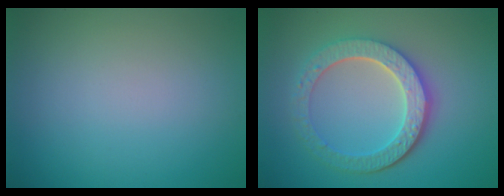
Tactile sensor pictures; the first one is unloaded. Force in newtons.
{"total": 5.4, "press": 4.4, "slide": 3.0}